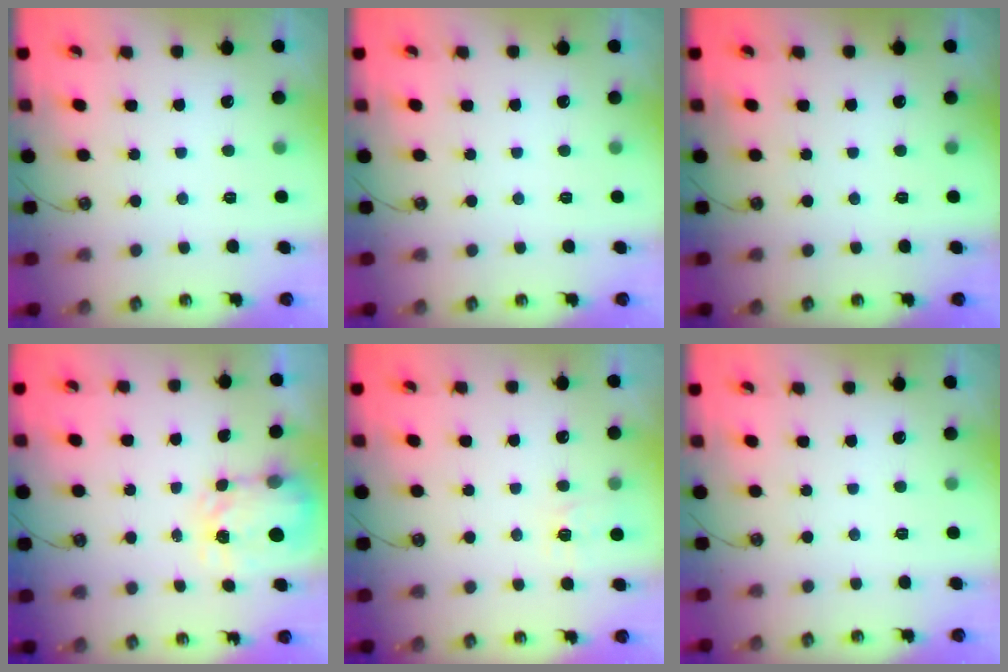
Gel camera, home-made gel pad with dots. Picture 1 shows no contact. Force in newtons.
{"total": 0.0}
{"total": 0.0}
{"total": 4.0, "press": 3.9, "slide": 0.6}
{"total": 5.4, "press": 5.4, "slide": 0.6}
{"total": 0.0}